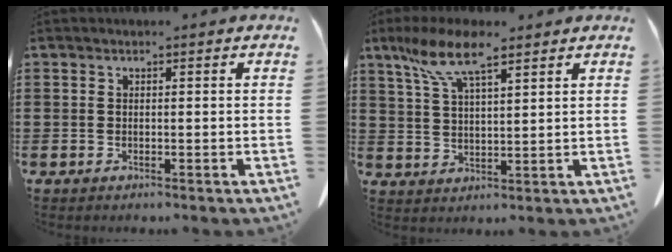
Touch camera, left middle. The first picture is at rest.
{"total": 8.7, "force": [5.9, 2.2, 6.0], "torque": [-0.139, -0.007, 0.104]}